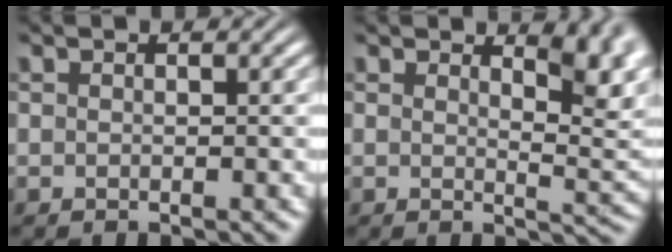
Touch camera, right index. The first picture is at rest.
{"total": 4.3, "force": [2.2, 0.9, 3.6], "torque": [-0.028, -0.011, 0.033]}